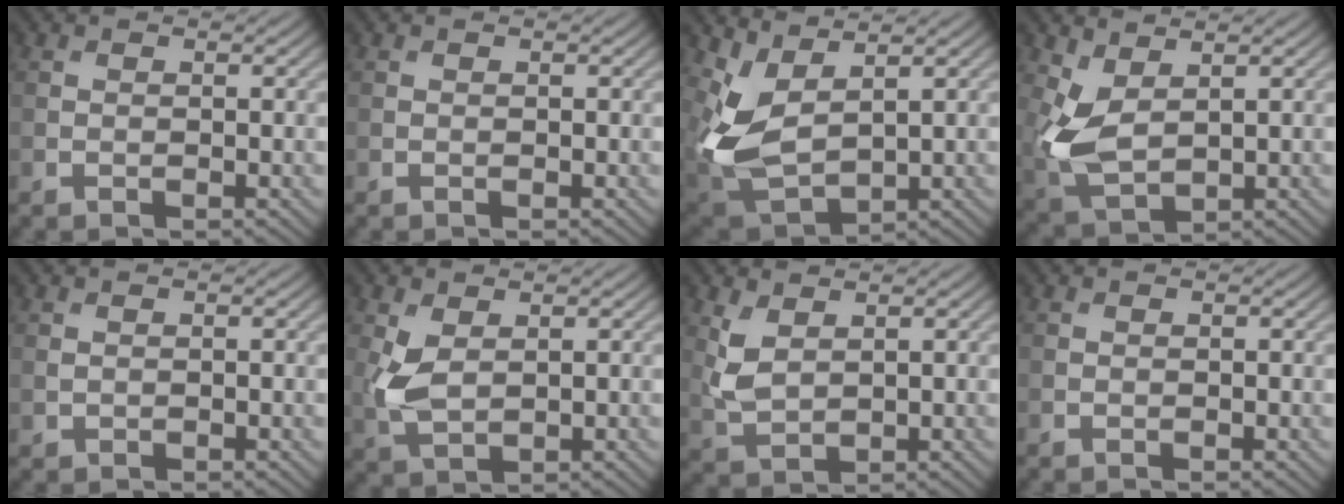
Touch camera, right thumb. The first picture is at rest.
{"total": 0.0}
{"total": 7.2, "force": [2.7, 3.8, 5.5], "torque": [-0.141, -0.014, 0.058]}
{"total": 5.9, "force": [1.6, 3.3, 4.6], "torque": [-0.125, -0.006, 0.036]}
{"total": 0.6, "force": [0.1, 0.5, 0.3], "torque": [-0.007, -0.002, 0.006]}
{"total": 4.7, "force": [0.8, 2.7, 3.7], "torque": [-0.103, -0.002, 0.022]}
{"total": 4.1, "force": [1.8, 2.2, 2.9], "torque": [-0.081, -0.004, 0.042]}
{"total": 0.0}